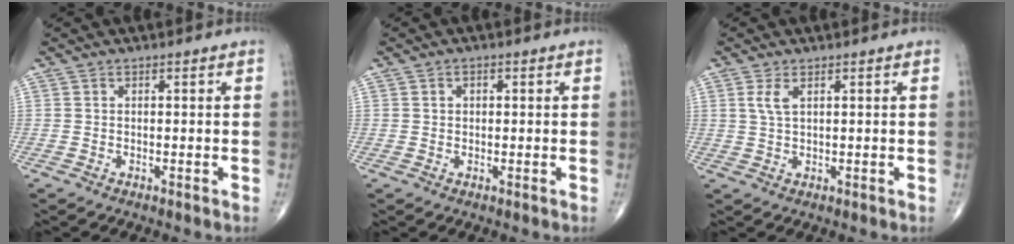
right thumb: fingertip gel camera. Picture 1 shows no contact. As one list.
[{"total": 1.3, "force": [0.3, 1.0, 0.7], "torque": [-0.009, 0.002, 0.005]}, {"total": 2.7, "force": [1.1, 1.1, 2.2], "torque": [-0.049, 0.002, 0.029]}]